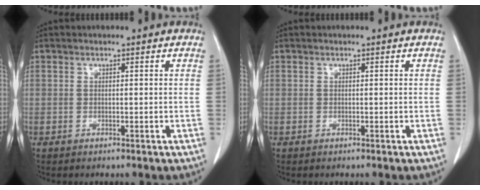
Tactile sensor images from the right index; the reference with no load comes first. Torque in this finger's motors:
{"motor_torque": [0.04, -0.01, -0.02, 0.00]}